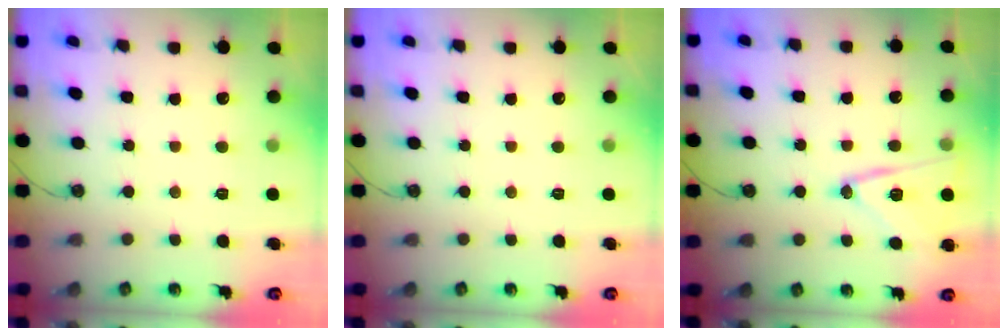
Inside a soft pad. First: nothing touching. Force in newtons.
{"total": 0.0}
{"total": 14.3, "press": 14.0, "slide": 2.9}